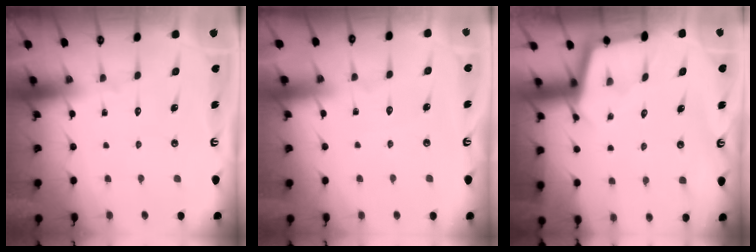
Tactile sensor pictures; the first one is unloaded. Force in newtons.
{"total": 2.0, "press": 2.0, "slide": 0.3}
{"total": 2.3, "press": 2.3, "slide": 0.2}